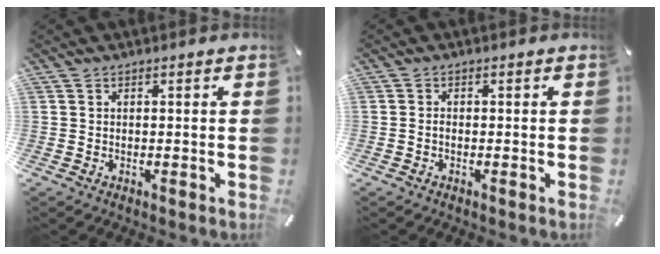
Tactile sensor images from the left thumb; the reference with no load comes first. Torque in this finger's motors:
{"motor_torque": [-0.04, -0.06, 0.24, 0.04, -0.06]}